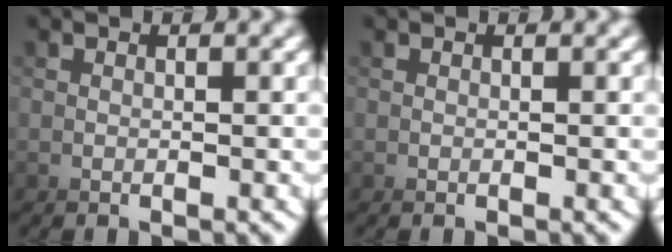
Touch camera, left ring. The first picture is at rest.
{"total": 0.0}